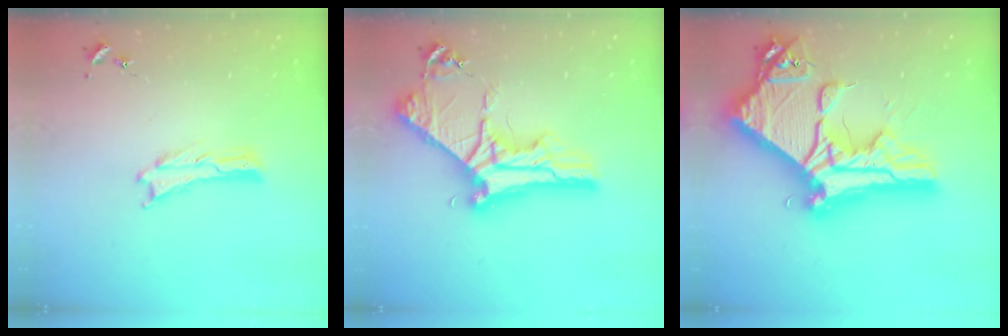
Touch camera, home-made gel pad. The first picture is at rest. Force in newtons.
{"total": 10.4, "press": 10.3, "slide": 1.3}
{"total": 21.7, "press": 21.6, "slide": 2.2}